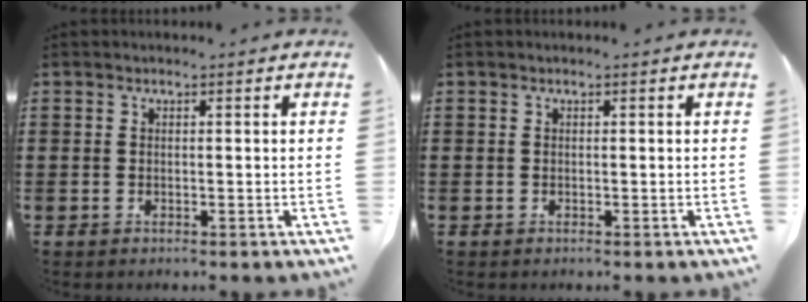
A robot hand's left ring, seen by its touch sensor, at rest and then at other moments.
{"total": 0.0}